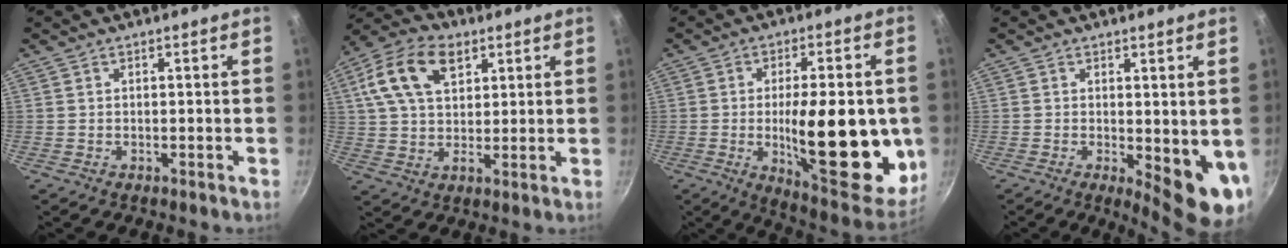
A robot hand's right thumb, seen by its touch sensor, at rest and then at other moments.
{"total": 13.8, "force": [5.4, 8.6, 9.3], "torque": [-0.154, 0.004, 0.084]}
{"total": 24.7, "force": [-2.6, 9.2, 22.8], "torque": [-0.291, -0.015, -0.030]}
{"total": 9.3, "force": [-0.3, 3.5, 8.6], "torque": [-0.096, -0.020, 0.003]}